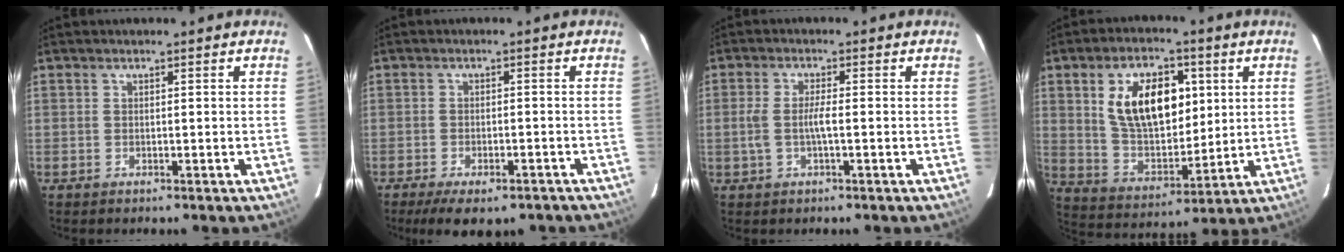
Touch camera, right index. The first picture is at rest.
{"total": 10.2, "force": [-7.8, 3.6, 5.5], "torque": [-0.114, -0.024, -0.108]}
{"total": 3.9, "force": [-0.8, 0.5, 3.8], "torque": [-0.074, 0.002, -0.013]}
{"total": 16.0, "force": [4.8, 9.1, 12.2], "torque": [-0.218, 0.011, 0.098]}